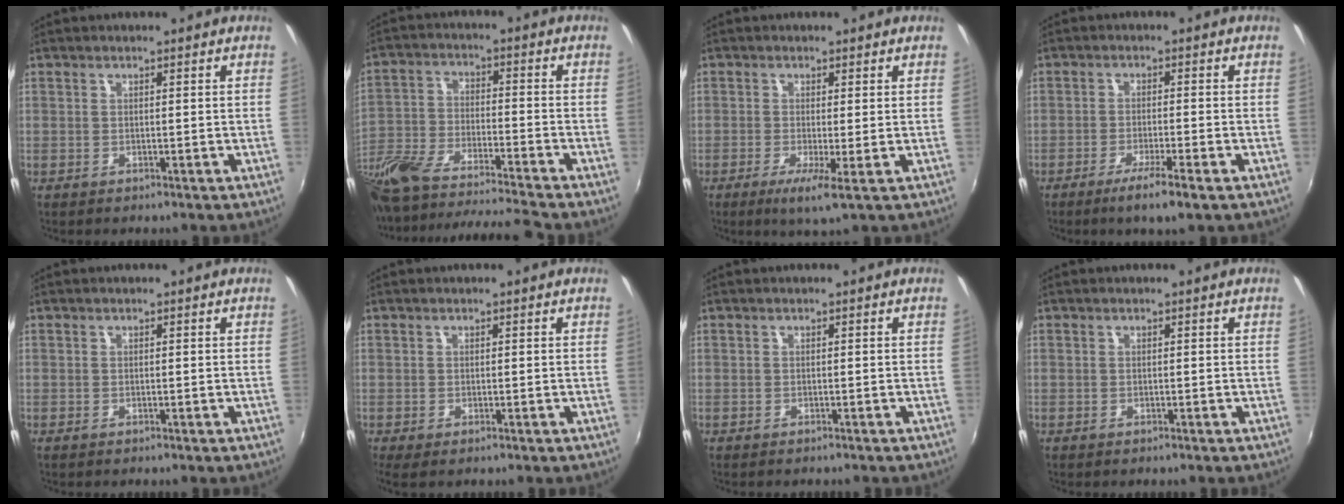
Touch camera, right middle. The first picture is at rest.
{"total": 19.3, "force": [-14.6, 2.8, 12.2], "torque": [-0.236, -0.060, -0.260]}
{"total": 3.9, "force": [-1.2, -0.4, 3.7], "torque": [-0.080, -0.013, -0.025]}
{"total": 5.4, "force": [-3.3, -0.1, 4.3], "torque": [-0.091, -0.010, -0.058]}
{"total": 0.0}
{"total": 1.3, "force": [-0.4, 0.0, 1.2], "torque": [-0.024, -0.004, -0.005]}
{"total": 0.7, "force": [-0.7, 0.1, 0.3], "torque": [-0.006, -0.002, -0.009]}
{"total": 0.0}